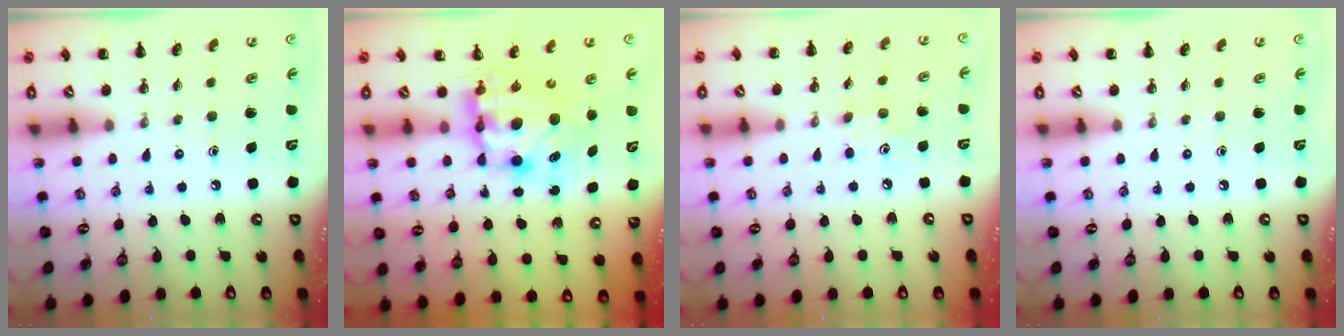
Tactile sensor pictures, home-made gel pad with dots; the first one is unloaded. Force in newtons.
{"total": 9.7, "press": 9.3, "slide": 3.0}
{"total": 4.3, "press": 4.1, "slide": 1.1}
{"total": 0.0}